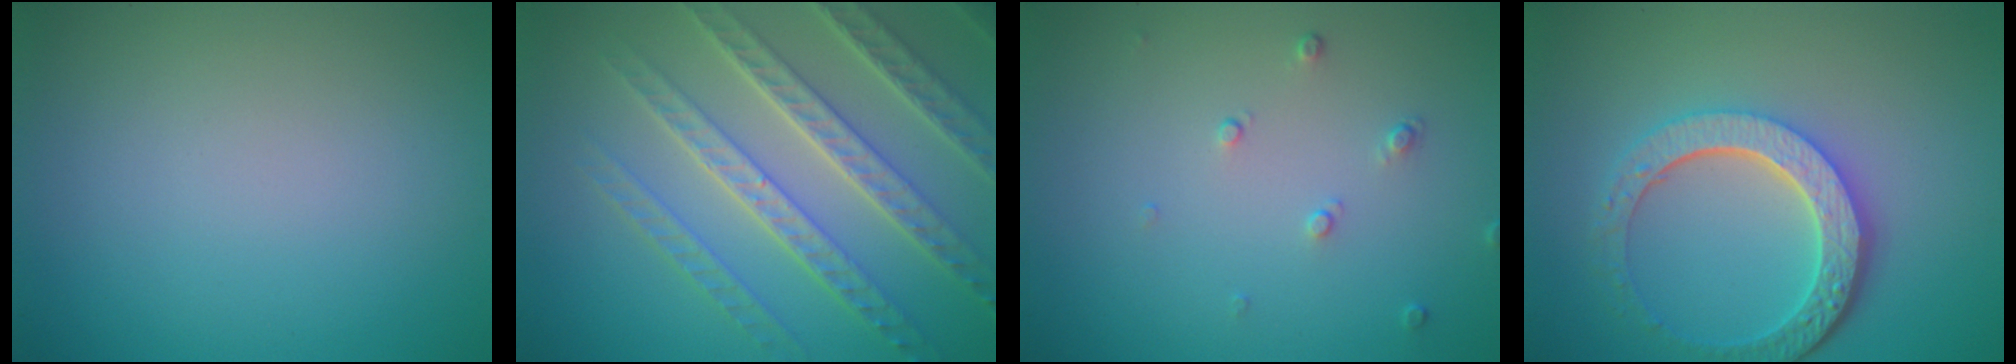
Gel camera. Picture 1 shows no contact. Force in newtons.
{"total": 7.5, "press": 5.6, "slide": 5.0}
{"total": 0.9, "press": 0.6, "slide": 0.7}
{"total": 5.8, "press": 4.3, "slide": 3.8}